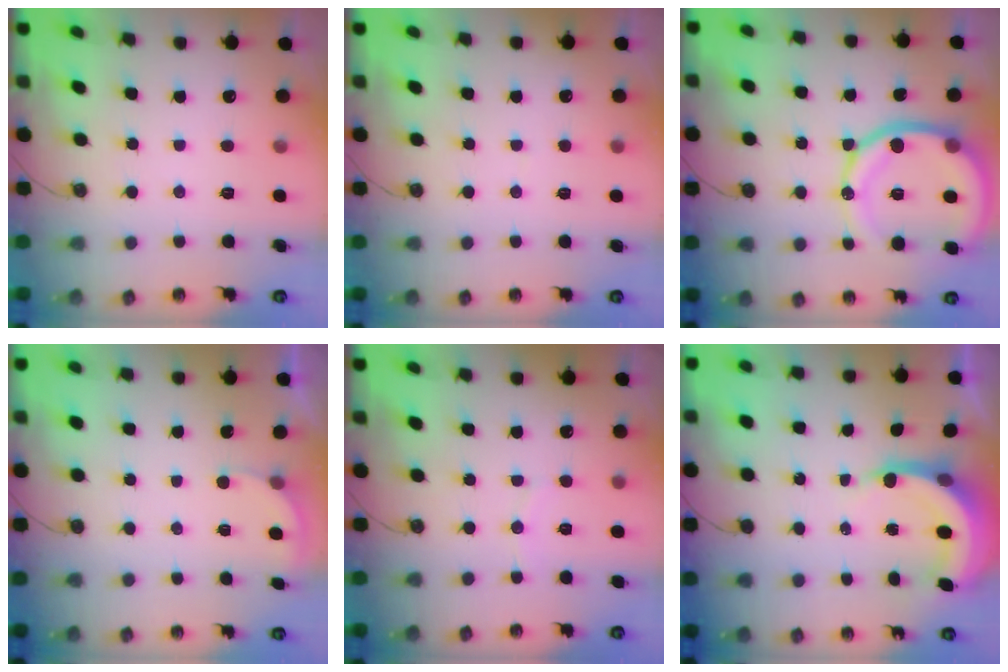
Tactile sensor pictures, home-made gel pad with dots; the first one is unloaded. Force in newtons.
{"total": 2.0, "press": 2.0, "slide": 0.2}
{"total": 18.4, "press": 18.2, "slide": 2.3}
{"total": 1.9, "press": 1.9, "slide": 0.2}
{"total": 3.7, "press": 3.6, "slide": 0.9}
{"total": 6.5, "press": 6.5, "slide": 1.0}